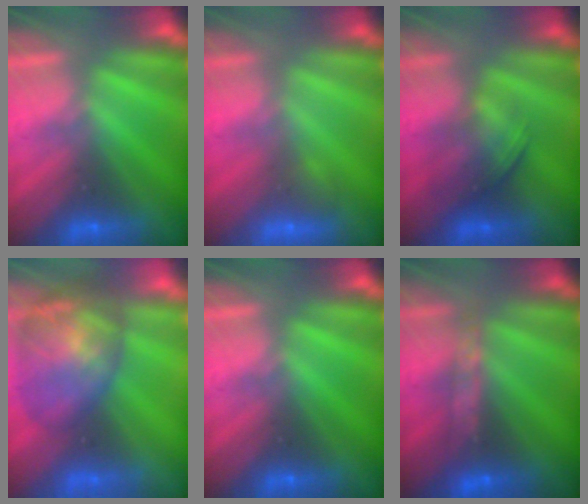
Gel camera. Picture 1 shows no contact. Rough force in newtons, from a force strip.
{"total": 2.8}
{"total": 1.8}
{"total": 7.4}
{"total": 0.0}
{"total": 7.6}